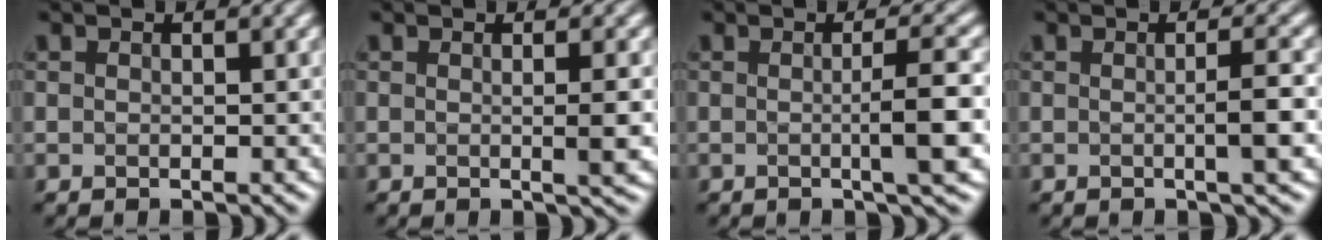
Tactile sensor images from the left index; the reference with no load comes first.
{"total": 2.0, "force": [-0.2, 0.2, 2.0], "torque": [-0.045, 0.002, 0.003]}
{"total": 4.4, "force": [-1.7, 0.1, 4.0], "torque": [-0.075, 0.003, 0.000]}
{"total": 3.1, "force": [-1.5, 0.1, 2.7], "torque": [-0.050, 0.002, -0.002]}